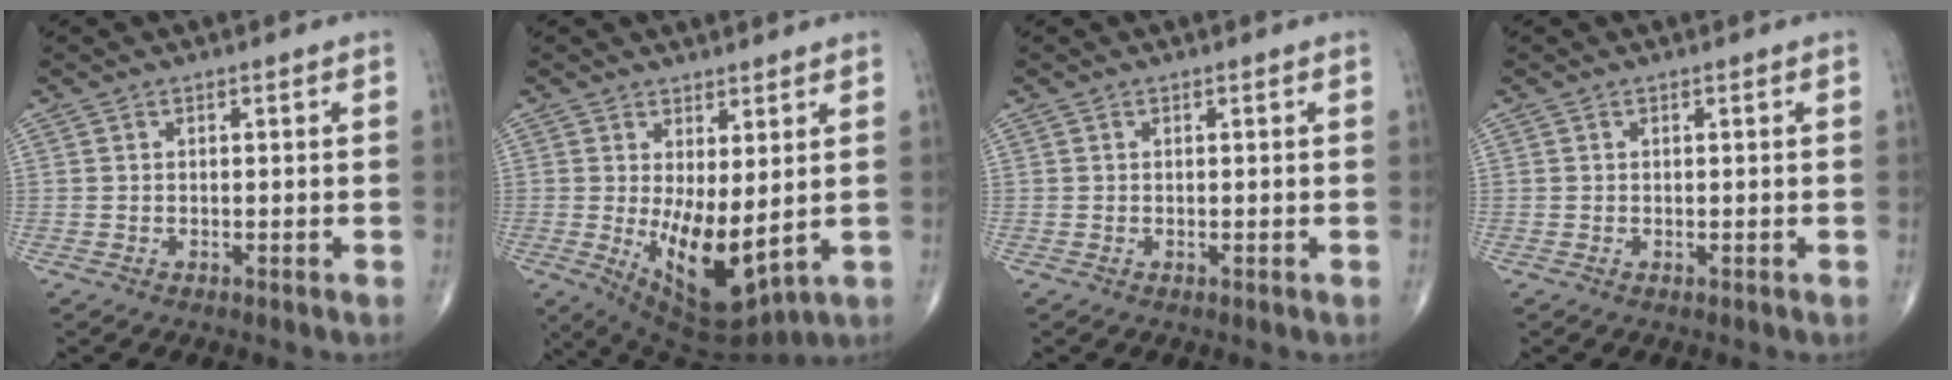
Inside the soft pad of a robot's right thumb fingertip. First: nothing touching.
{"total": 11.3, "force": [-0.1, 4.8, 10.3], "torque": [-0.158, -0.029, 0.019]}
{"total": 0.0}
{"total": 0.0}